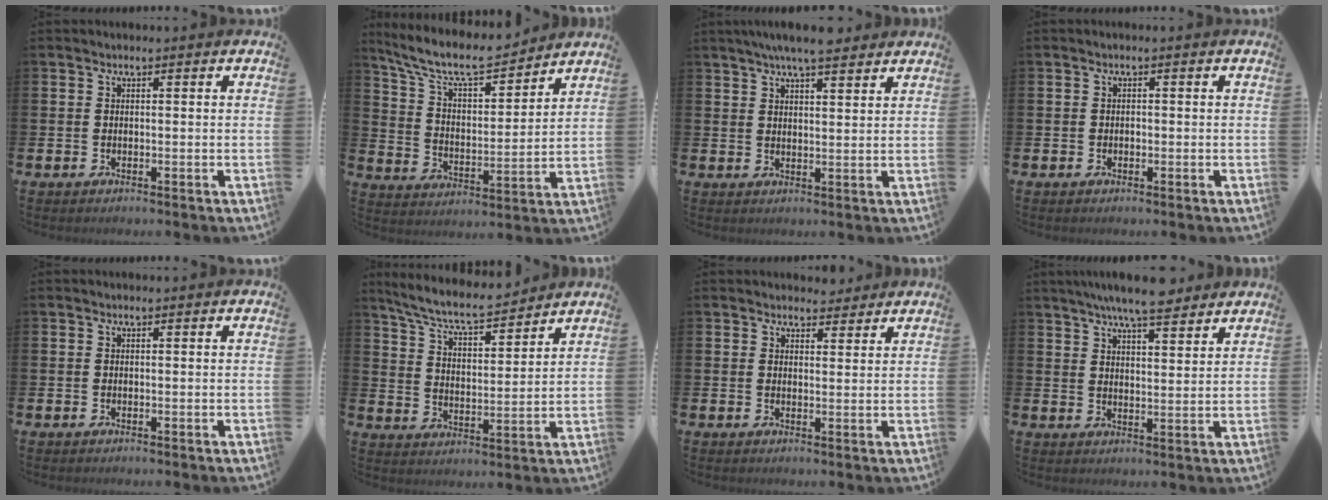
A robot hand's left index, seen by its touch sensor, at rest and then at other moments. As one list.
[{"total": 9.2, "force": [8.4, 2.1, 3.2], "torque": [-0.104, -0.048, 0.148]}, {"total": 5.6, "force": [5.1, 0.6, 2.3], "torque": [-0.048, -0.016, 0.089]}, {"total": 0.6, "force": [-0.2, 0.5, 0.2], "torque": [-0.004, 0.004, -0.005]}, {"total": 0.0}, {"total": 7.3, "force": [6.8, 0.8, 2.6], "torque": [-0.081, -0.037, 0.119]}, {"total": 3.0, "force": [2.8, 1.0, -0.1], "torque": [0.005, -0.011, 0.050]}, {"total": 7.2, "force": [6.6, 0.9, 2.7], "torque": [-0.060, -0.023, 0.118]}]